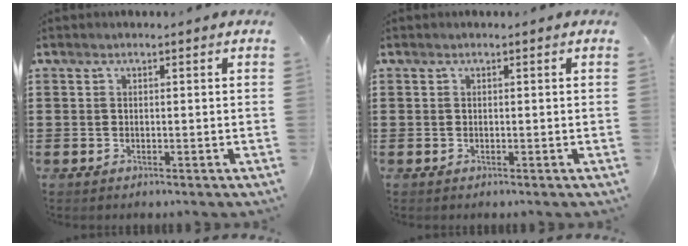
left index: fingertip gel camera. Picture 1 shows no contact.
{"total": 0.0}